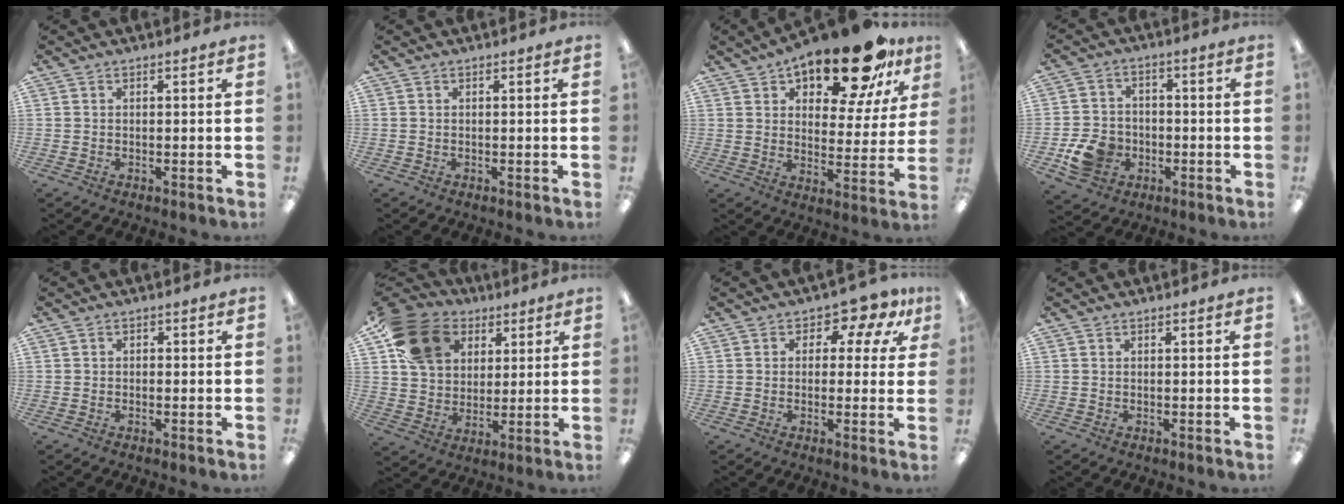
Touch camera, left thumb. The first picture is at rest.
{"total": 0.0}
{"total": 19.8, "force": [14.7, 7.3, 11.0], "torque": [-0.162, -0.090, 0.245]}
{"total": 9.4, "force": [-3.4, 7.7, 4.3], "torque": [-0.093, 0.022, -0.057]}
{"total": 0.7, "force": [-0.5, 0.5, 0.2], "torque": [-0.004, 0.002, -0.010]}
{"total": 16.3, "force": [8.3, 12.0, 7.4], "torque": [-0.146, -0.019, 0.165]}
{"total": 6.3, "force": [3.2, 3.8, 3.8], "torque": [-0.056, -0.014, 0.053]}
{"total": 0.0}